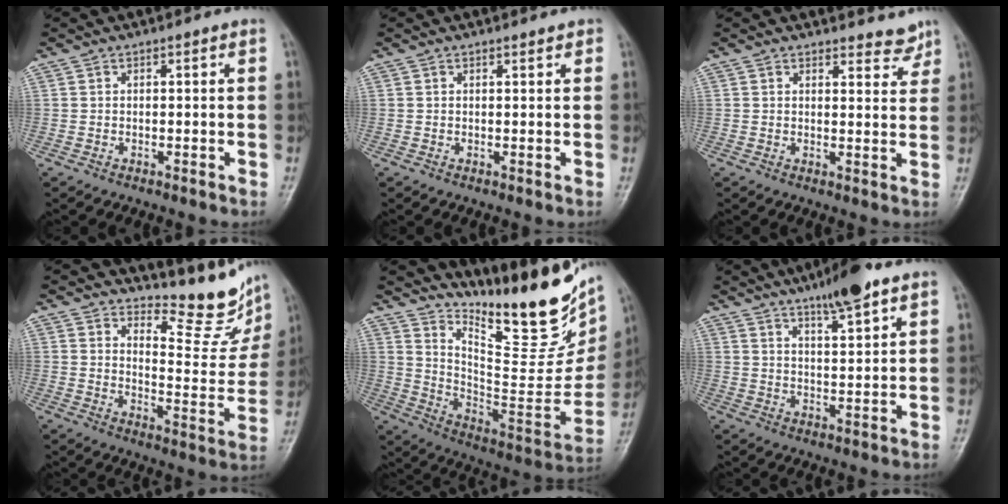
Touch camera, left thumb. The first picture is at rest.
{"total": 0.8, "force": [0.7, 0.3, 0.3], "torque": [-0.005, -0.004, 0.007]}
{"total": 4.1, "force": [3.8, 1.4, 0.7], "torque": [0.009, -0.032, 0.040]}
{"total": 12.3, "force": [11.0, 3.1, 4.5], "torque": [-0.032, -0.108, 0.147]}
{"total": 27.5, "force": [19.7, 8.3, 17.4], "torque": [-0.224, -0.125, 0.298]}
{"total": 8.8, "force": [6.0, 1.5, 6.2], "torque": [-0.092, -0.029, 0.098]}